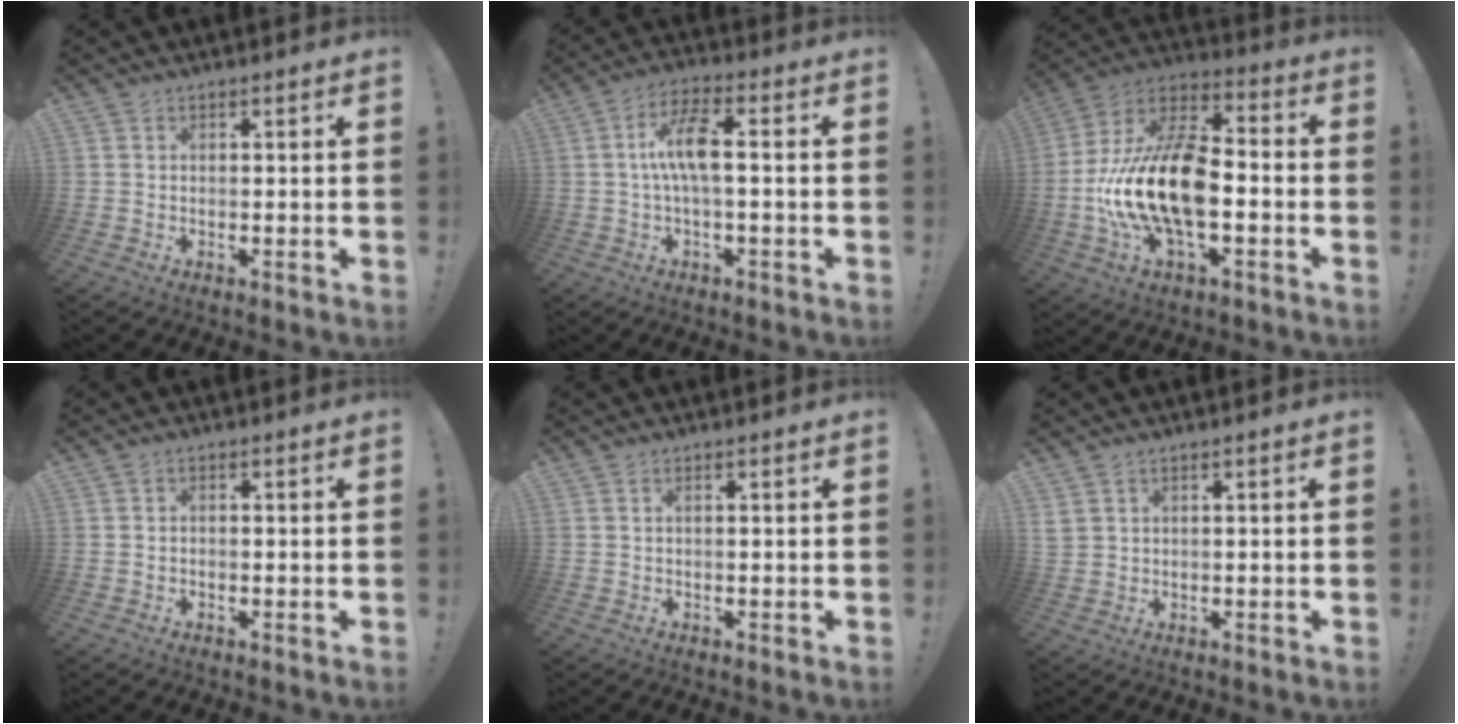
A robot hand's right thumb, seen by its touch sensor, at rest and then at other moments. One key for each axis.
{"total": 10.1, "fx": 0.7, "fy": 3.2, "fz": 9.5, "tx": -0.183, "ty": 0.007, "tz": 0.010}
{"total": 22.1, "fx": -4.1, "fy": 11.4, "fz": 18.5, "tx": -0.355, "ty": 0.020, "tz": -0.064}
{"total": 1.0, "fx": -0.6, "fy": 0.6, "fz": 0.5, "tx": -0.010, "ty": 0.003, "tz": -0.011}
{"total": 0.7, "fx": 0.2, "fy": 0.0, "fz": 0.7, "tx": -0.015, "ty": 0.000, "tz": 0.004}
{"total": 2.4, "fx": 1.4, "fy": 1.7, "fz": 0.9, "tx": -0.012, "ty": -0.003, "tz": 0.026}